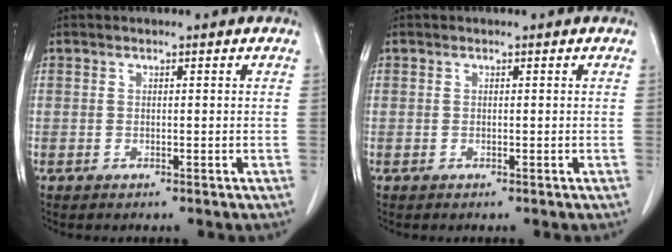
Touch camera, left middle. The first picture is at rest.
{"total": 0.0}